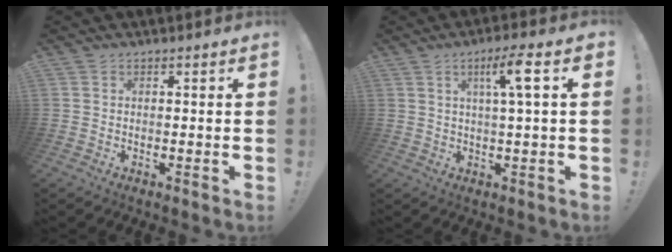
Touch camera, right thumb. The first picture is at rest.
{"total": 7.7, "force": [2.4, 0.4, 7.3], "torque": [-0.121, 0.002, 0.029]}